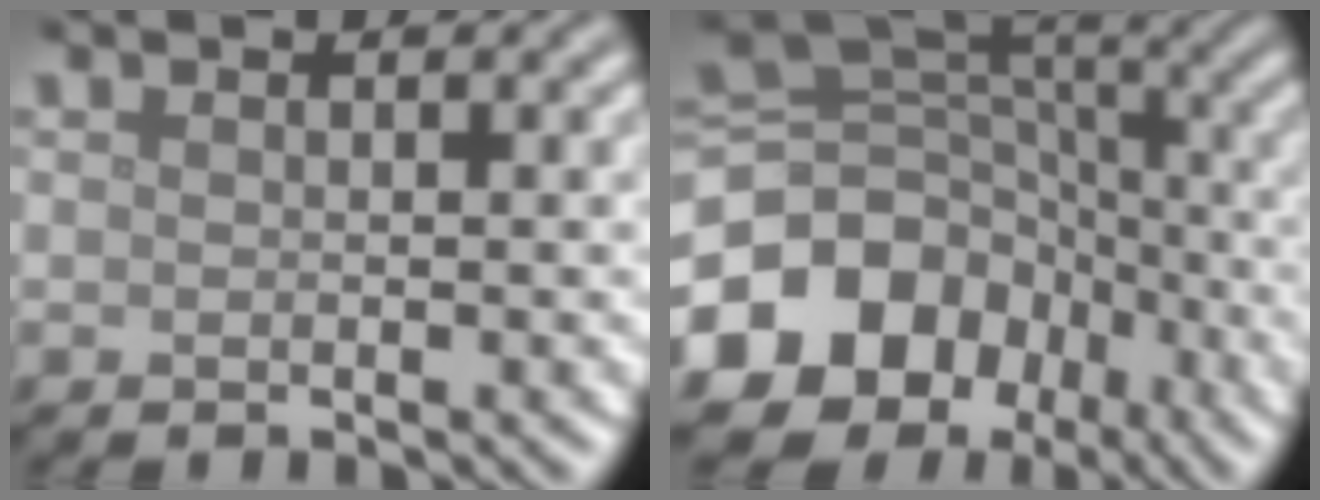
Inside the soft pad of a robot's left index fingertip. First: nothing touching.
{"total": 12.6, "force": [-6.2, 9.9, 4.7], "torque": [-0.118, 0.008, -0.108]}